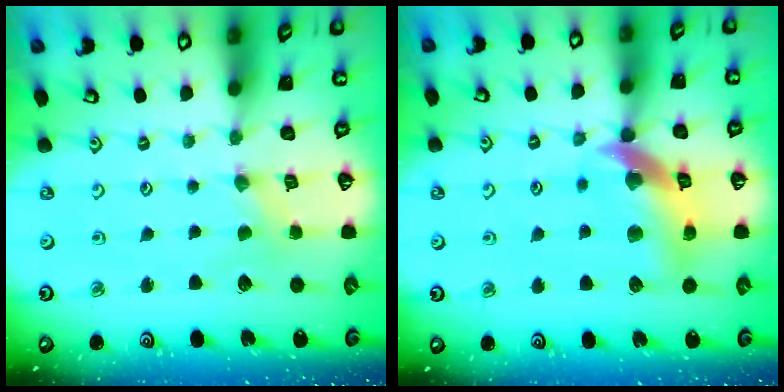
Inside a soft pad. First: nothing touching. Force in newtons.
{"total": 14.5, "press": 14.4, "slide": 2.0}